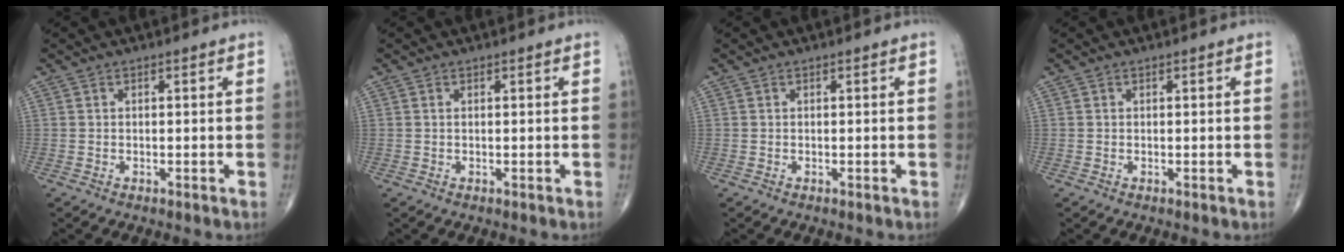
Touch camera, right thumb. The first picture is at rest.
{"total": 0.0}
{"total": 0.0}
{"total": 0.0}